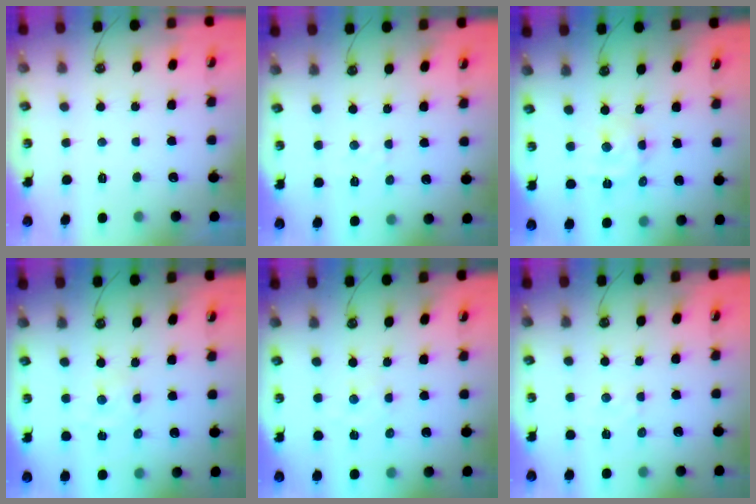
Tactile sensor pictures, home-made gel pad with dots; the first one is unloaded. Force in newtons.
{"total": 3.1, "press": 3.0, "slide": 0.6}
{"total": 6.6, "press": 6.5, "slide": 1.0}
{"total": 1.0, "press": 1.0, "slide": 0.2}
{"total": 1.8, "press": 1.8, "slide": 0.3}
{"total": 4.0, "press": 4.0, "slide": 0.5}